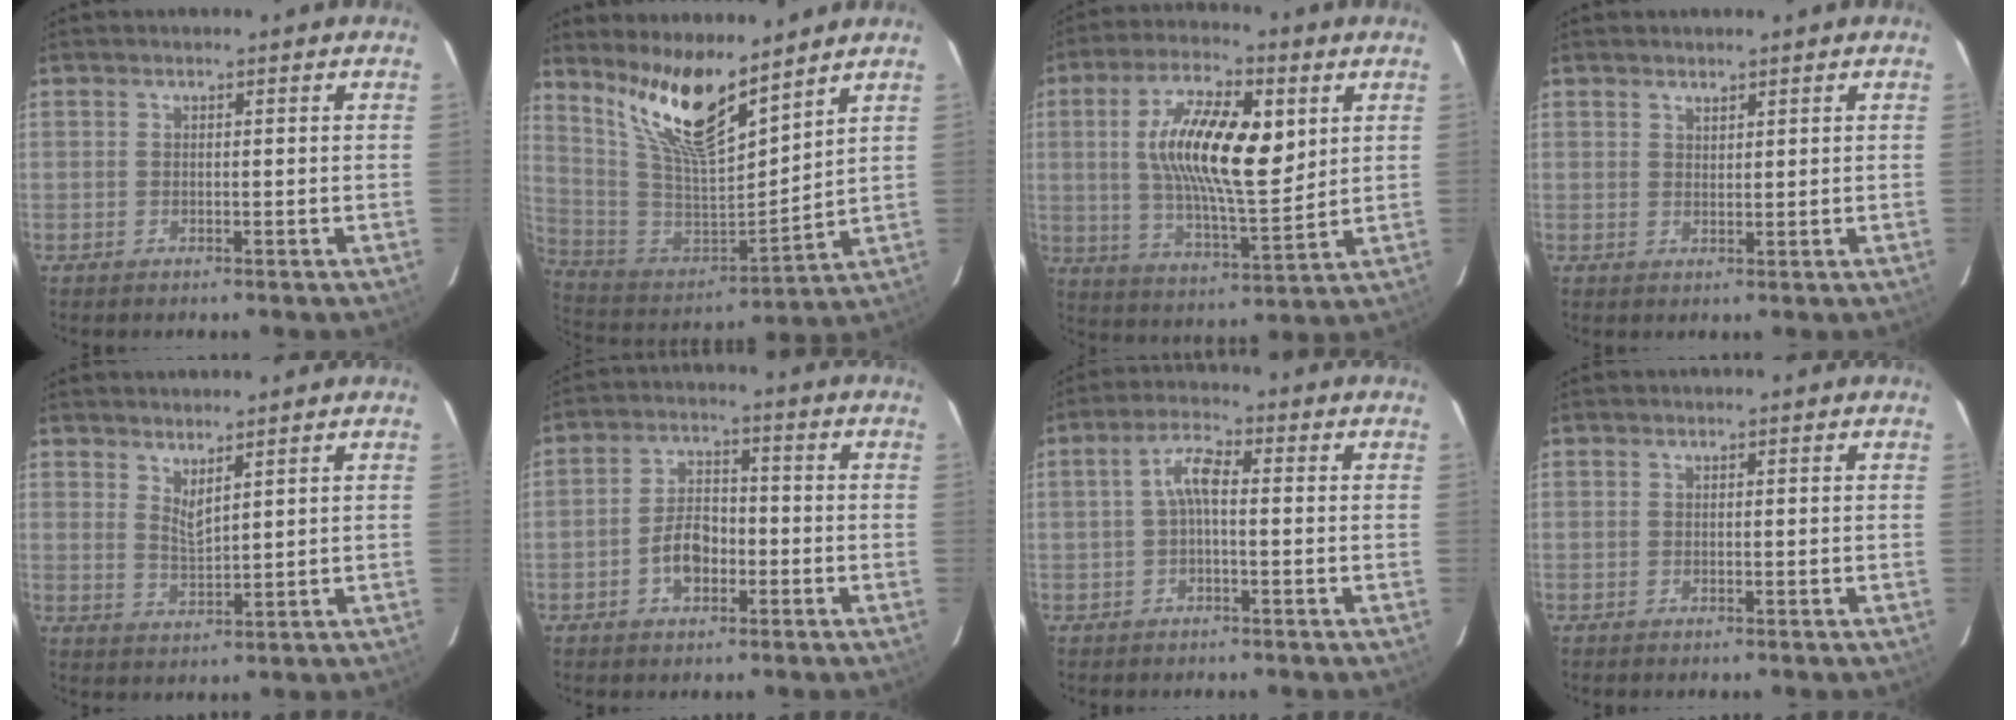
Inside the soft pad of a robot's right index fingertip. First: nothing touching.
{"total": 16.5, "force": [12.1, 4.0, 10.6], "torque": [-0.201, -0.012, 0.240]}
{"total": 17.2, "force": [4.2, 6.1, 15.5], "torque": [-0.282, 0.006, 0.076]}
{"total": 1.5, "force": [1.3, 0.5, 0.3], "torque": [-0.001, 0.000, 0.024]}
{"total": 3.5, "force": [2.8, 0.5, 2.0], "torque": [-0.036, -0.009, 0.047]}
{"total": 6.5, "force": [-2.5, 4.0, 4.4], "torque": [-0.086, 0.016, -0.039]}
{"total": 4.1, "force": [-0.3, 1.3, 3.9], "torque": [-0.080, 0.014, -0.007]}
{"total": 0.0}